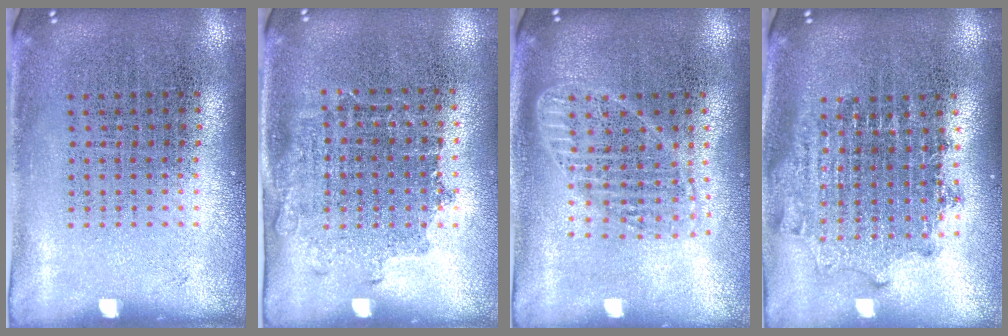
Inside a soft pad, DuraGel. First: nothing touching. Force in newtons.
{"total": 1.1, "press": 0.9, "slide": 0.6}
{"total": 1.8, "press": 1.6, "slide": 0.9}
{"total": 1.8, "press": 1.4, "slide": 1.0}